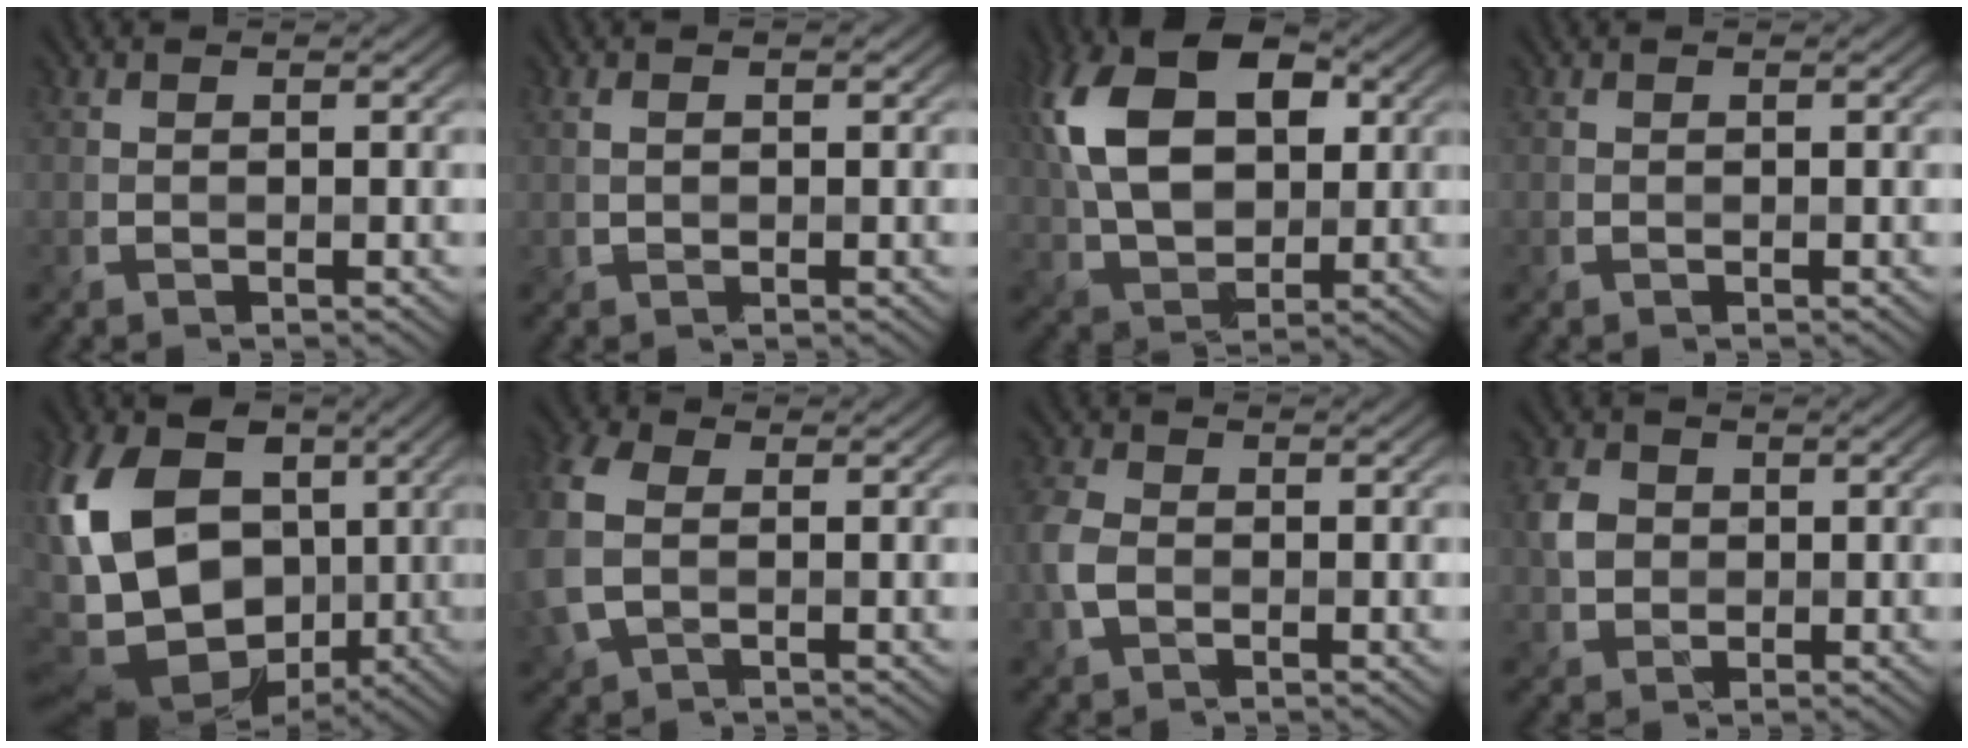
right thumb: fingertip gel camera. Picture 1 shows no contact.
{"total": 1.4, "force": [0.5, 0.7, 1.1], "torque": [-0.020, -0.001, 0.010]}
{"total": 14.2, "force": [3.3, 9.2, 10.3], "torque": [-0.229, 0.021, 0.054]}
{"total": 0.0}
{"total": 18.2, "force": [-1.8, 12.7, 12.9], "torque": [-0.272, -0.002, -0.027]}
{"total": 7.6, "force": [-0.2, 5.3, 5.4], "torque": [-0.176, 0.000, -0.012]}
{"total": 4.3, "force": [-1.0, 3.1, 2.8], "torque": [-0.080, -0.003, -0.029]}
{"total": 3.3, "force": [0.2, 2.9, 1.5], "torque": [-0.038, 0.000, -0.002]}